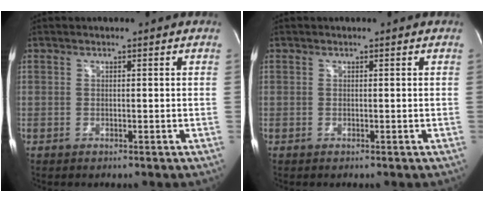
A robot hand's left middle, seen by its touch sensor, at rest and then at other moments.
{"total": 0.0}